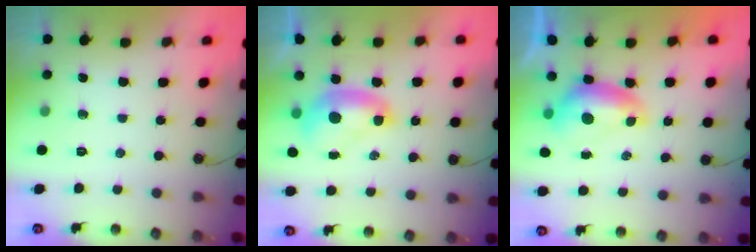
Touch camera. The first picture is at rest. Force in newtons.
{"total": 2.0, "press": 2.0, "slide": 0.0}
{"total": 0.0}